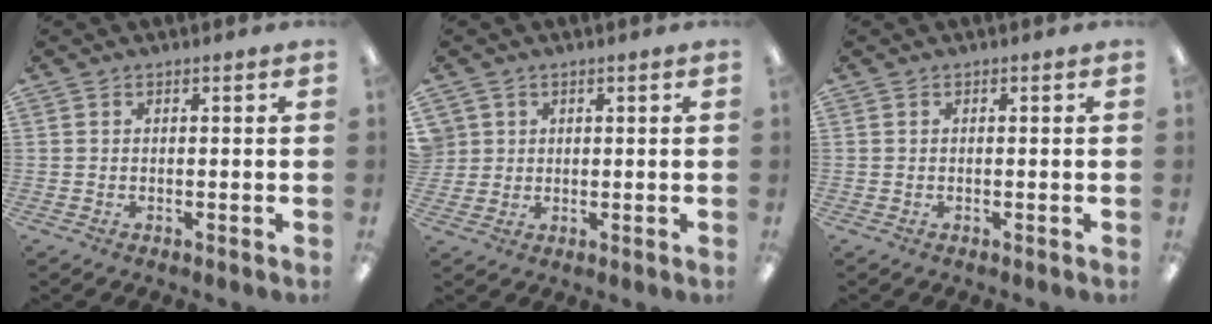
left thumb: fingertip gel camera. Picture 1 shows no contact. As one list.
[{"total": 2.9, "force": [1.0, 2.7, -0.4], "torque": [0.005, 0.000, 0.017]}, {"total": 0.0}]